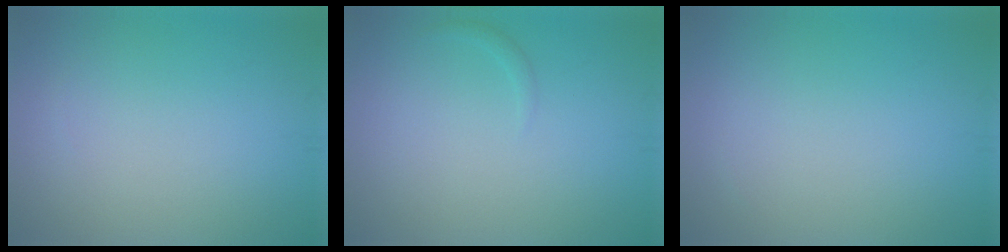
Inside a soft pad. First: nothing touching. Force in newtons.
{"total": 0.5, "press": 0.5, "slide": 0.1}
{"total": 0.0}